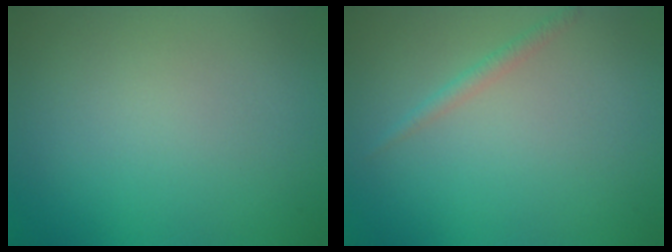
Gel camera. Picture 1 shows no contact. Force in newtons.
{"total": 1.2, "press": 1.2, "slide": 0.0}